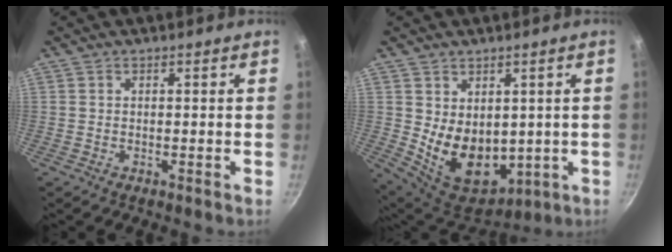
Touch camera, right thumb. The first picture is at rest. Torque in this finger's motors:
{"motor_torque": [-0.73, 0.83, -0.07, 0.19, 0.10]}